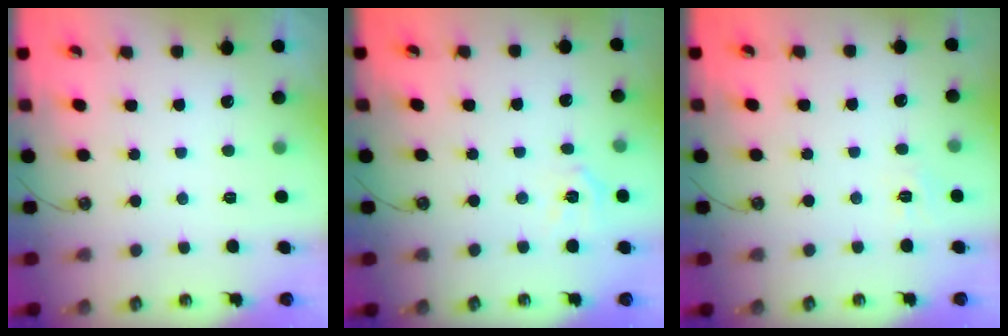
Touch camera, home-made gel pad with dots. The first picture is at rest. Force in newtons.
{"total": 5.6, "press": 5.6, "slide": 0.1}
{"total": 3.6, "press": 3.6, "slide": 0.5}